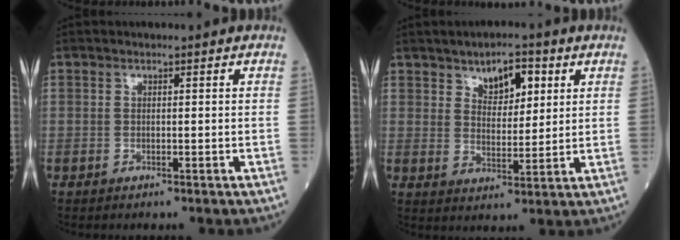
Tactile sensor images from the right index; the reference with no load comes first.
{"total": 6.5, "force": [3.3, 3.2, 4.6], "torque": [-0.068, 0.005, 0.056]}